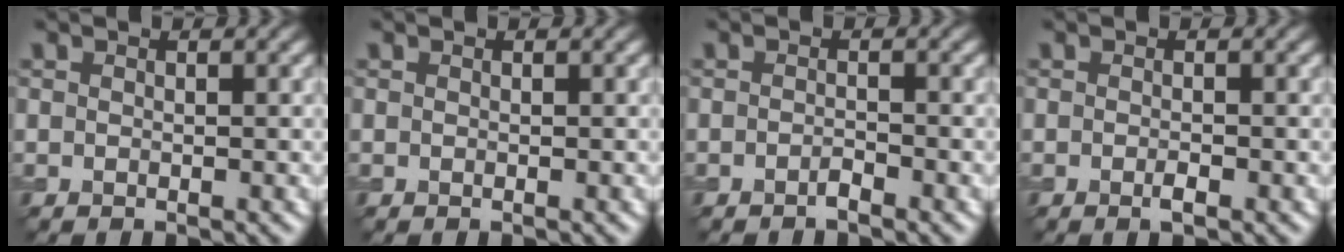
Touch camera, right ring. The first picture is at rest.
{"total": 0.0}
{"total": 0.8, "force": [-0.7, 0.1, 0.5], "torque": [-0.008, 0.003, -0.014]}
{"total": 0.9, "force": [-0.4, 0.2, 0.8], "torque": [-0.015, -0.001, -0.008]}